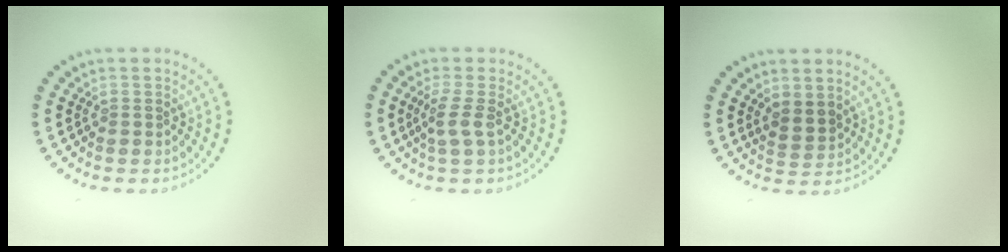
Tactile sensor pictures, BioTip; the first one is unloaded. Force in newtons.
{"total": 1.7, "press": 1.3, "slide": 1.1}
{"total": 1.7, "press": 1.3, "slide": 1.1}